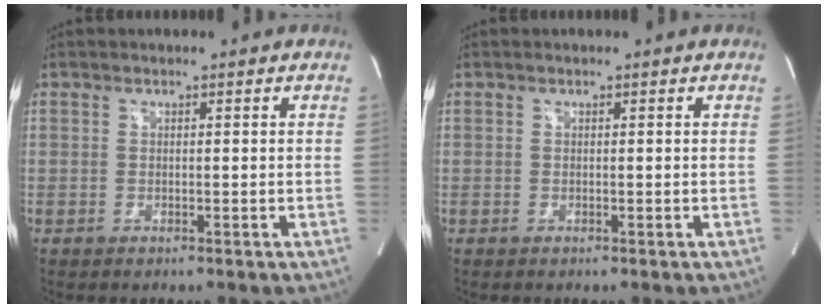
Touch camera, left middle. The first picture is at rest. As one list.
[{"total": 0.0}]